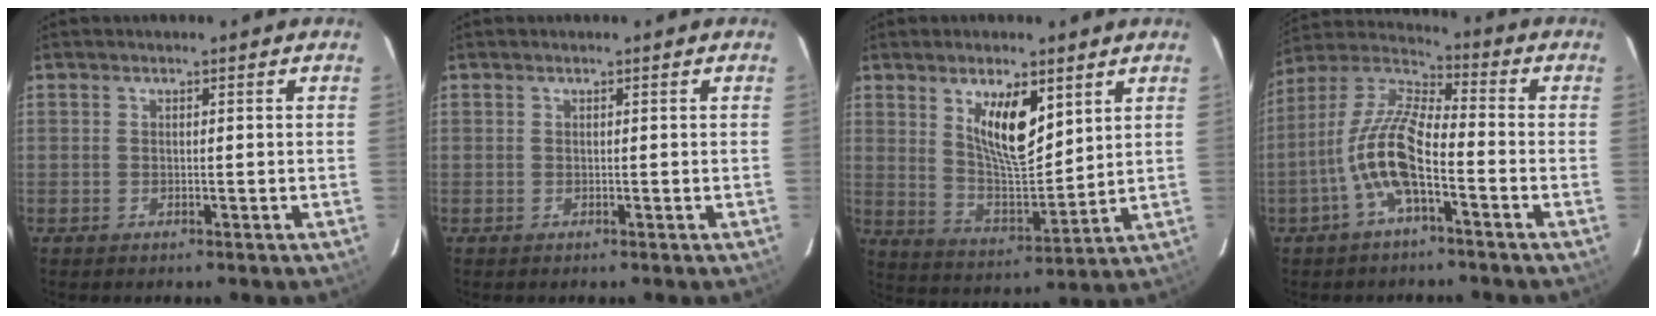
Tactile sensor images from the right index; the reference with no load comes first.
{"total": 0.0}
{"total": 11.2, "force": [5.4, 4.0, 9.0], "torque": [-0.155, -0.004, 0.109]}
{"total": 11.7, "force": [-4.5, 3.1, 10.3], "torque": [-0.217, 0.007, -0.093]}